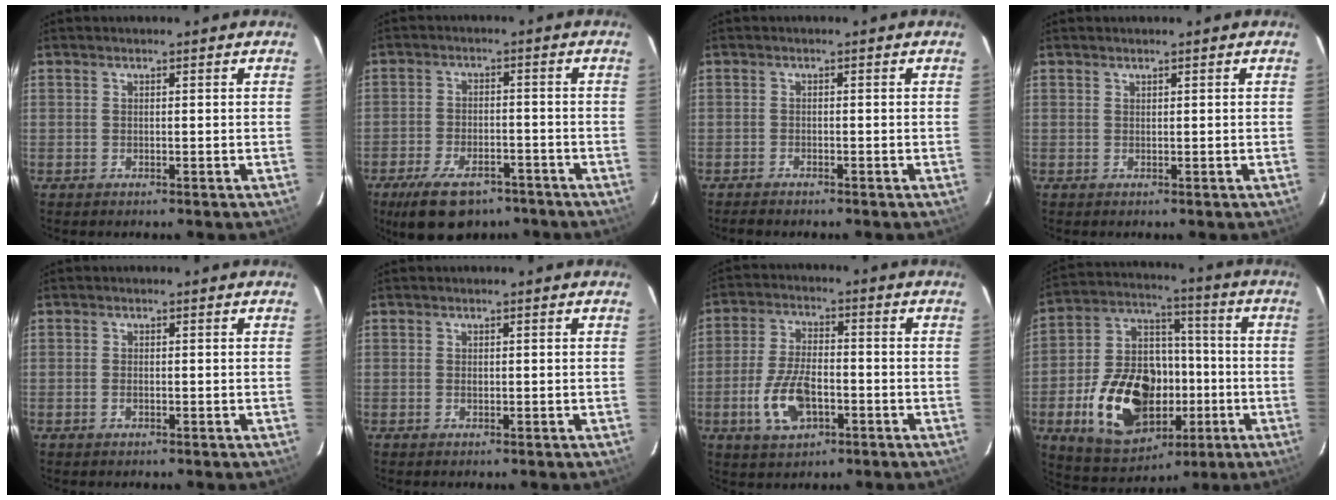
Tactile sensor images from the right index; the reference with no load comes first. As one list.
[{"total": 12.5, "force": [-8.8, 6.0, 6.6], "torque": [-0.147, -0.010, -0.138]}, {"total": 2.3, "force": [-2.1, 0.4, 0.8], "torque": [-0.026, -0.008, -0.038]}, {"total": 0.0}, {"total": 1.1, "force": [-0.4, 0.7, 0.8], "torque": [-0.016, 0.001, -0.007]}, {"total": 0.7, "force": [0.0, 0.5, 0.5], "torque": [-0.008, 0.001, -0.001]}, {"total": 10.3, "force": [-3.6, 5.2, 8.1], "torque": [-0.172, -0.001, -0.062]}, {"total": 21.5, "force": [-5.8, 14.2, 15.0], "torque": [-0.311, 0.026, -0.073]}]